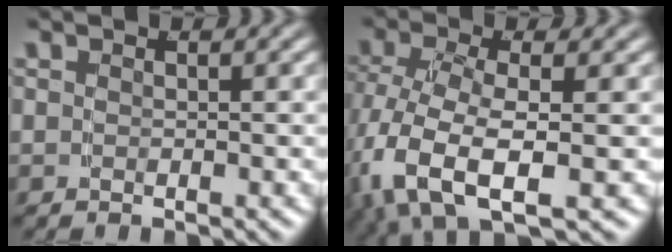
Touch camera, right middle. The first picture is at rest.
{"total": 8.1, "force": [-2.5, 5.1, 5.7], "torque": [-0.167, -0.052, -0.018]}